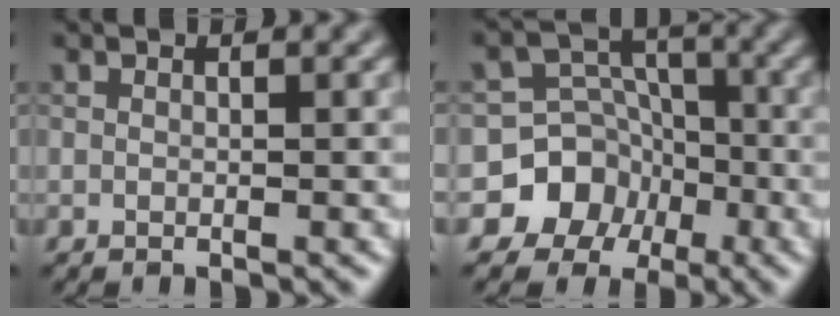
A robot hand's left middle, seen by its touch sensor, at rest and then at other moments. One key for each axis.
{"total": 6.9, "fx": -3.4, "fy": 6.0, "fz": 0.6, "tx": 0.020, "ty": 0.003, "tz": -0.083}